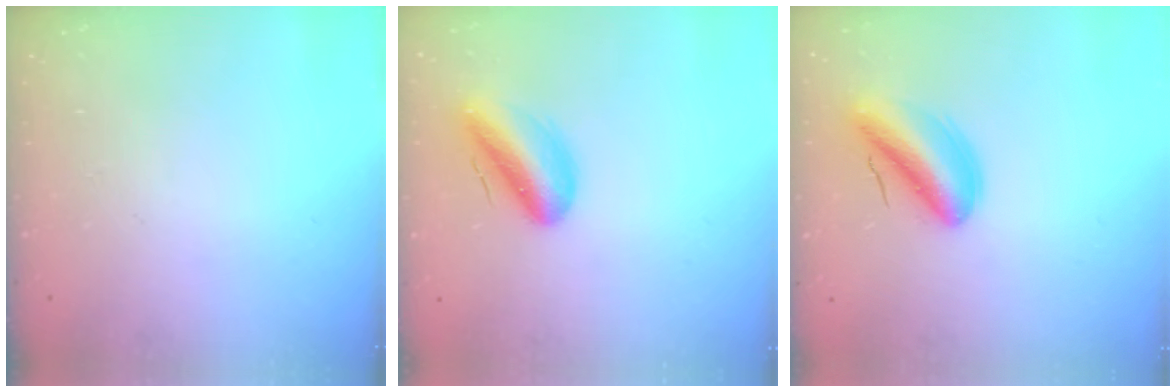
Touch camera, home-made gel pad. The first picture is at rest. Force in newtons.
{"total": 10.9, "press": 10.5, "slide": 3.1}
{"total": 9.2, "press": 8.8, "slide": 2.7}